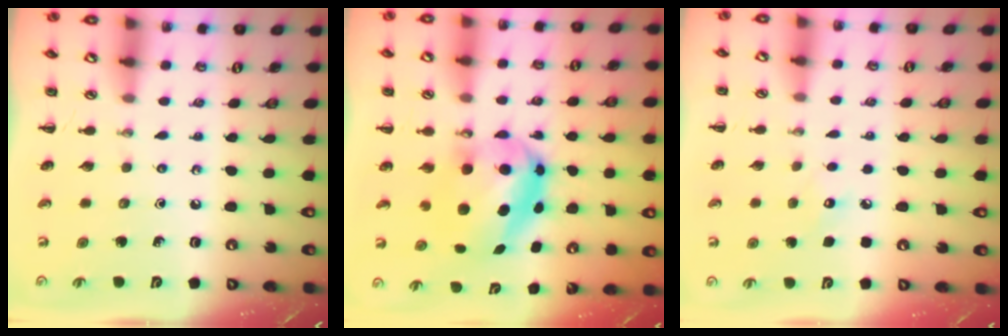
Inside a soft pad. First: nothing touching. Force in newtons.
{"total": 7.8, "press": 7.5, "slide": 1.9}
{"total": 5.0, "press": 4.9, "slide": 1.1}